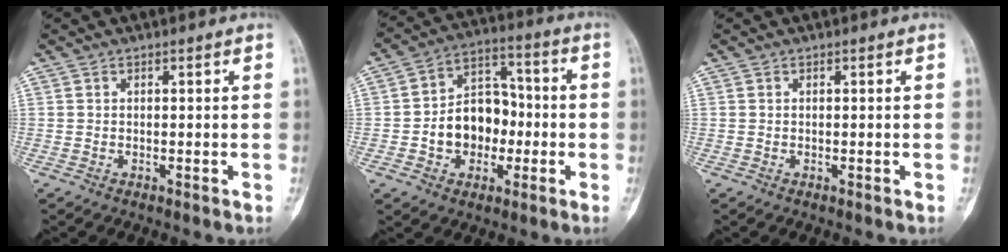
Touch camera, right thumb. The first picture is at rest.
{"total": 13.1, "force": [-2.2, 10.0, 8.2], "torque": [-0.081, 0.044, -0.039]}
{"total": 0.0}